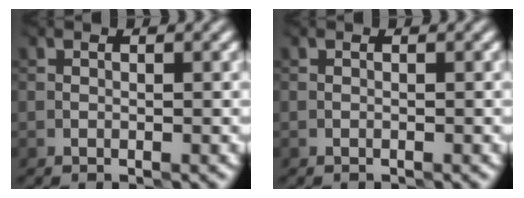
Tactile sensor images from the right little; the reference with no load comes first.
{"total": 0.0}